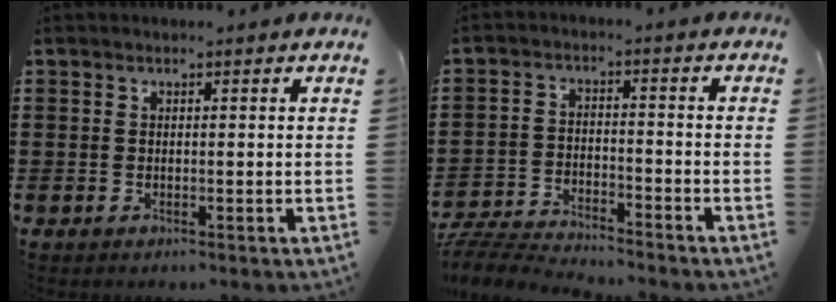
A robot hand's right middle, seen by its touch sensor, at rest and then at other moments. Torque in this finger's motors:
{"motor_torque": [1.78, 0.36, 0.04, 0.08]}